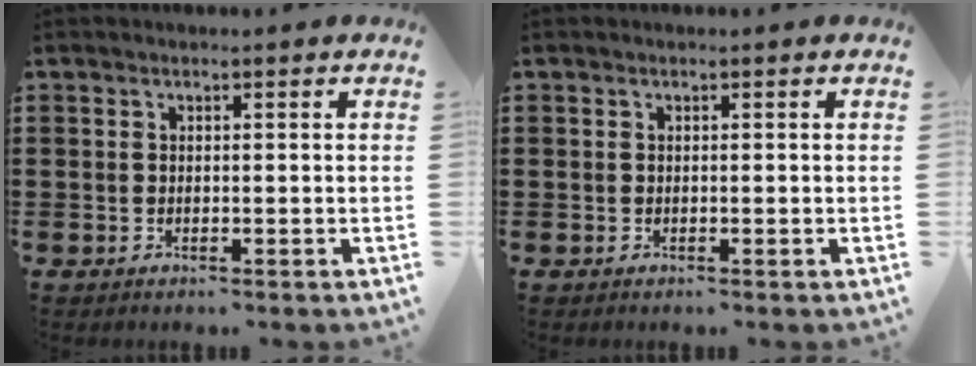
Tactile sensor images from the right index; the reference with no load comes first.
{"total": 0.0}